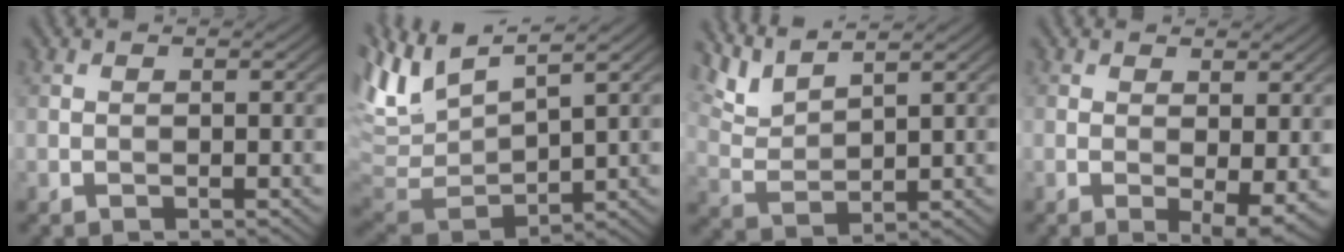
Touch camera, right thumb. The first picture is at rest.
{"total": 9.7, "force": [5.2, 3.4, 7.5], "torque": [-0.184, 0.009, 0.103]}
{"total": 5.4, "force": [4.4, 1.1, 2.8], "torque": [-0.082, 0.004, 0.099]}
{"total": 3.8, "force": [0.2, 0.9, 3.7], "torque": [-0.061, -0.010, 0.005]}